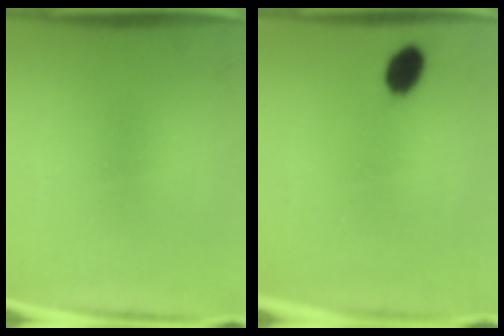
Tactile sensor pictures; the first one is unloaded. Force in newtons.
{"total": 5.2}